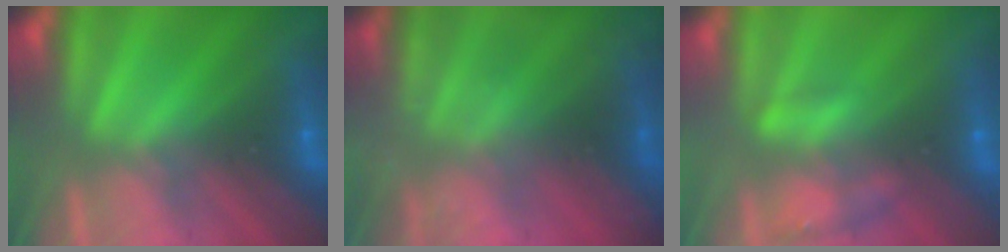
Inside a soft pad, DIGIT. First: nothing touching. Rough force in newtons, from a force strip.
{"total": 1.3}
{"total": 2.2}